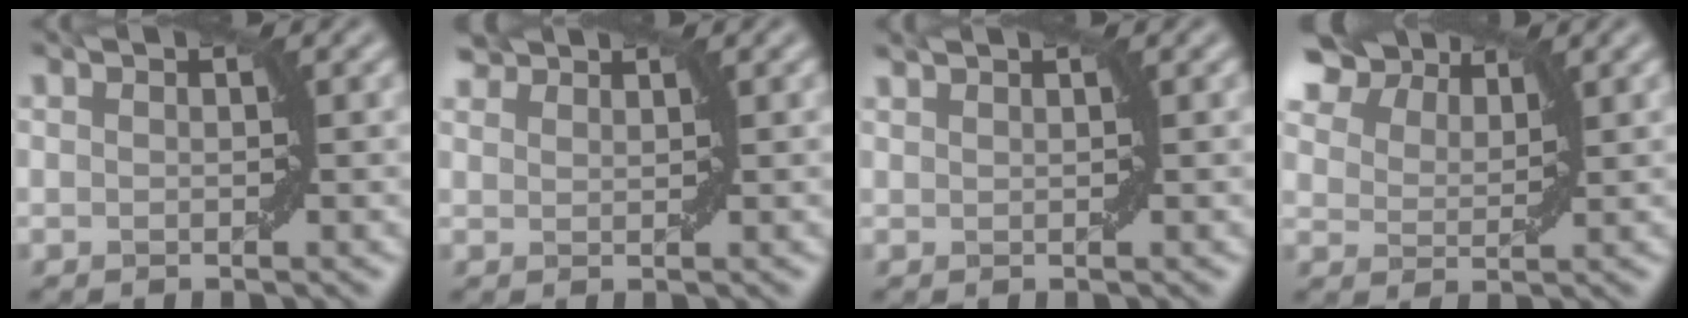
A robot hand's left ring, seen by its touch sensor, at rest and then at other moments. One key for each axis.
{"total": 1.9, "fx": 1.8, "fy": 0.4, "fz": 0.3, "tx": -0.006, "ty": 0.007, "tz": 0.034}
{"total": 0.8, "fx": 0.7, "fy": -0.1, "fz": 0.3, "tx": -0.006, "ty": 0.002, "tz": 0.010}
{"total": 7.1, "fx": 5.8, "fy": 3.1, "fz": 2.9, "tx": -0.081, "ty": 0.008, "tz": 0.102}